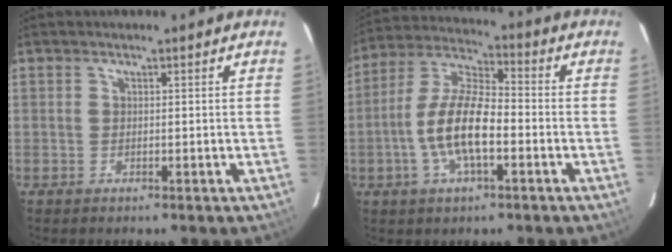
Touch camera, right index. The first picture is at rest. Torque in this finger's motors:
{"motor_torque": [1.90, -0.24, 1.02, 0.21]}